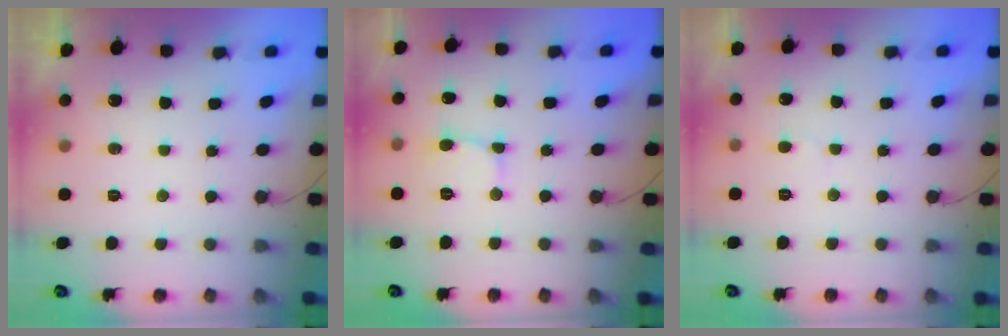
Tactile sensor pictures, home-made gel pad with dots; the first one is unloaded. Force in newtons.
{"total": 2.2, "press": 2.2, "slide": 0.1}
{"total": 2.6, "press": 2.6, "slide": 0.2}